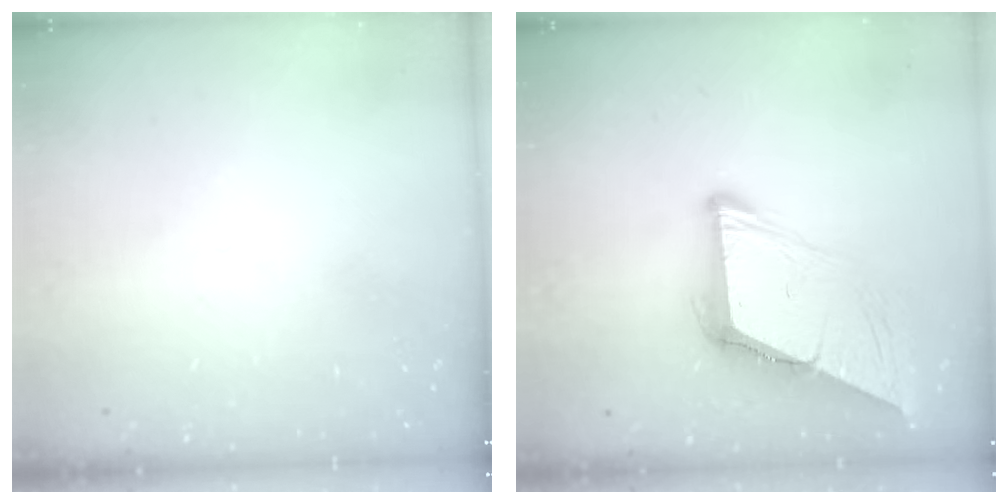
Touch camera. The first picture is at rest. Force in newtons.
{"total": 9.4, "press": 9.3, "slide": 1.1}